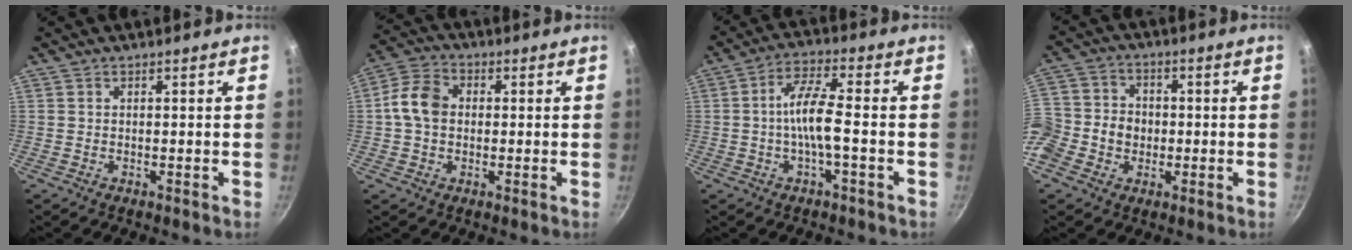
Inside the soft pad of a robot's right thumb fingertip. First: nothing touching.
{"total": 8.1, "force": [0.3, 6.2, 5.2], "torque": [-0.087, 0.019, -0.008]}
{"total": 7.5, "force": [-1.3, 1.5, 7.2], "torque": [-0.146, 0.026, -0.033]}
{"total": 14.3, "force": [-2.8, 12.2, 6.8], "torque": [-0.135, 0.035, -0.065]}